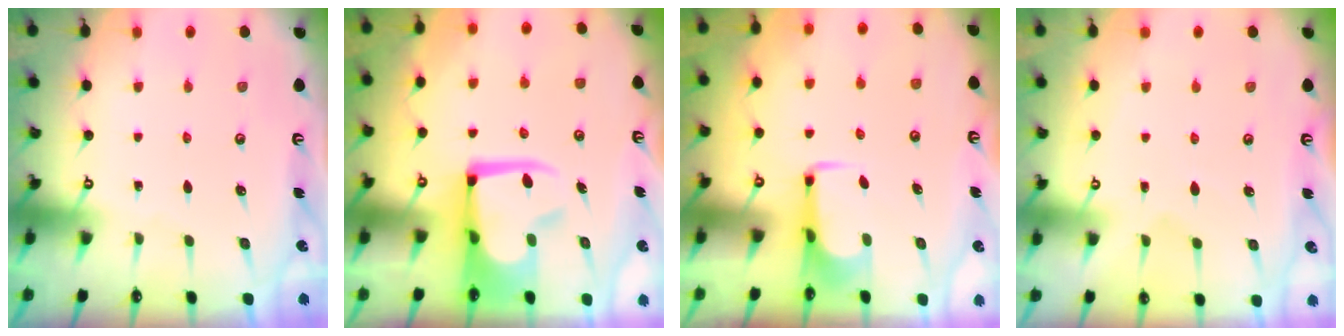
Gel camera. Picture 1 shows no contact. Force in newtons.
{"total": 8.6, "press": 8.5, "slide": 1.1}
{"total": 2.1, "press": 2.1, "slide": 0.4}
{"total": 2.7, "press": 2.5, "slide": 1.2}